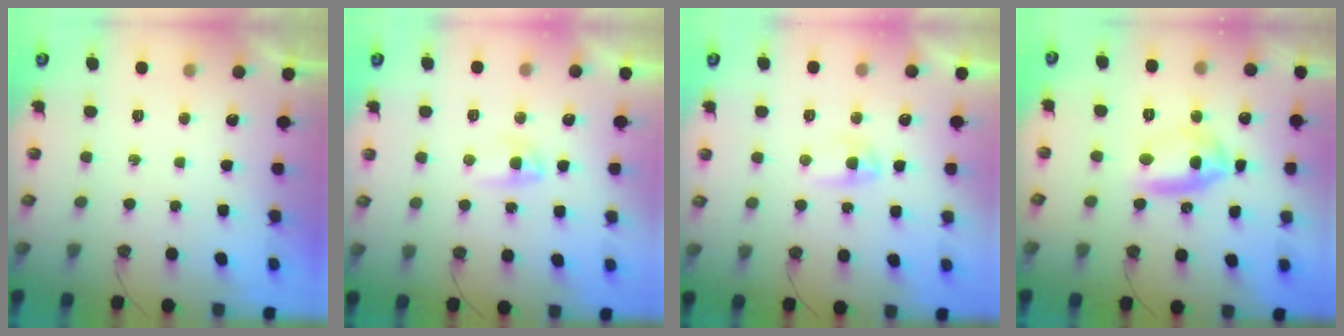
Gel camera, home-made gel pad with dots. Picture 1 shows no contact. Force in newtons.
{"total": 13.6, "press": 5.9, "slide": 12.2}
{"total": 2.9, "press": 2.9, "slide": 0.5}
{"total": 12.7, "press": 10.3, "slide": 7.4}